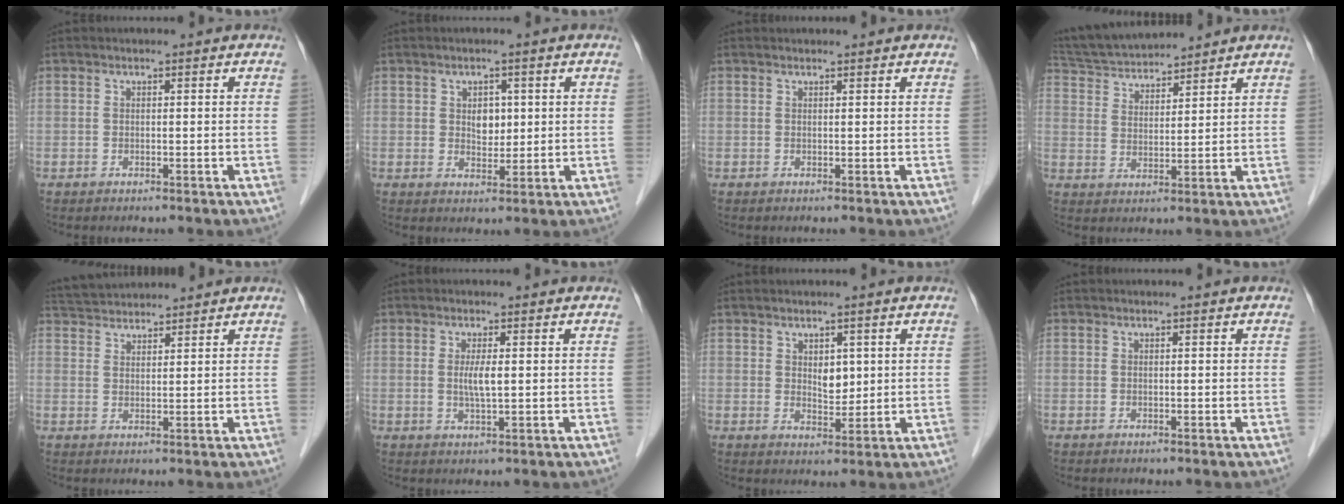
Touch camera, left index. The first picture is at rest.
{"total": 3.1, "force": [0.7, 2.1, 2.1], "torque": [-0.031, -0.001, 0.014]}
{"total": 0.8, "force": [0.8, 0.1, 0.1], "torque": [-0.007, 0.008, 0.013]}
{"total": 11.5, "force": [10.8, 1.7, 3.5], "torque": [-0.070, 0.027, 0.197]}
{"total": 6.5, "force": [6.3, 0.8, 1.3], "torque": [-0.029, 0.035, 0.111]}
{"total": 2.7, "force": [0.1, 0.2, 2.7], "torque": [-0.055, -0.006, 0.002]}
{"total": 2.9, "force": [0.9, 1.7, 2.3], "torque": [-0.036, -0.003, 0.018]}
{"total": 0.0}